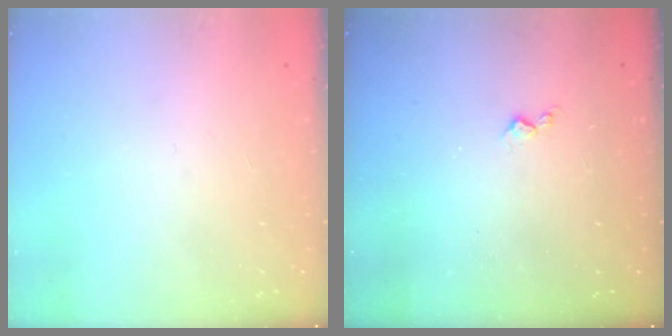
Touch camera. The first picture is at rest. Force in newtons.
{"total": 3.2, "press": 3.2, "slide": 0.5}